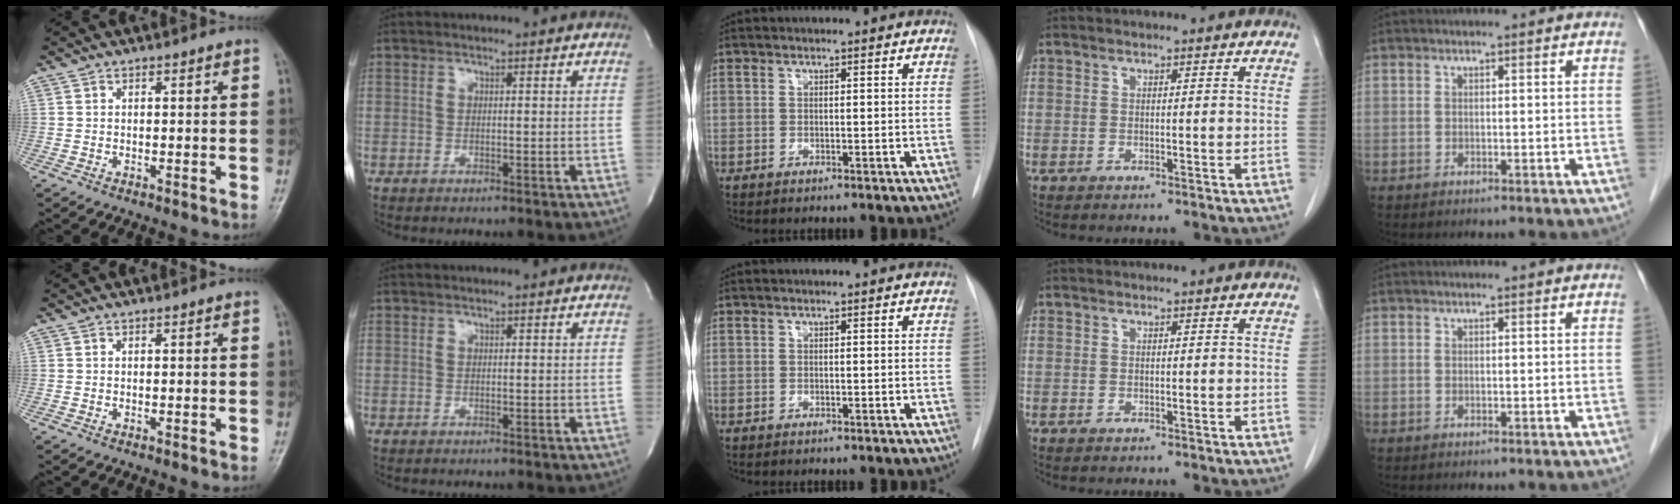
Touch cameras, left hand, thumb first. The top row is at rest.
{}